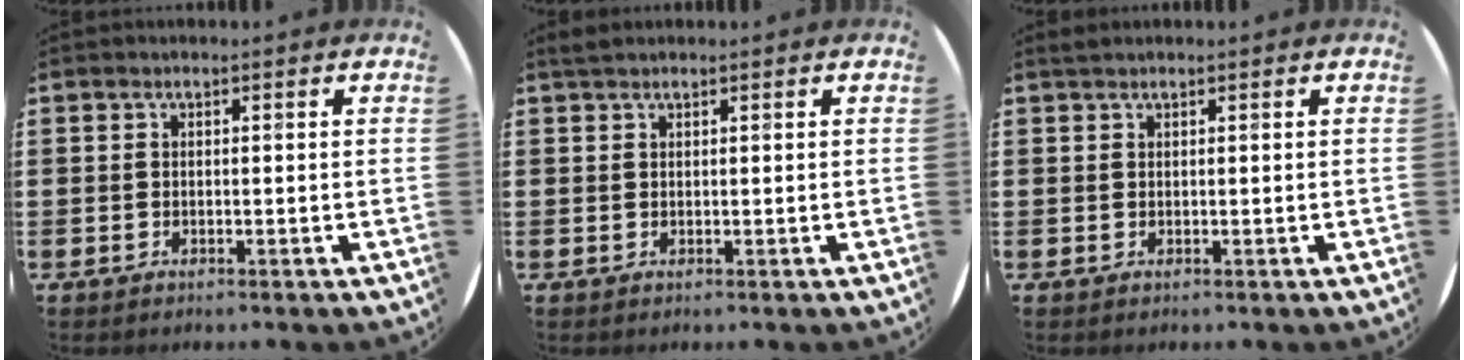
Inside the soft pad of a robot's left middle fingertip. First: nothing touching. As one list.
[{"total": 1.1, "force": [1.0, 0.2, 0.3], "torque": [-0.006, 0.003, 0.018]}, {"total": 0.6, "force": [0.6, 0.0, 0.0], "torque": [-0.001, 0.001, 0.012]}]